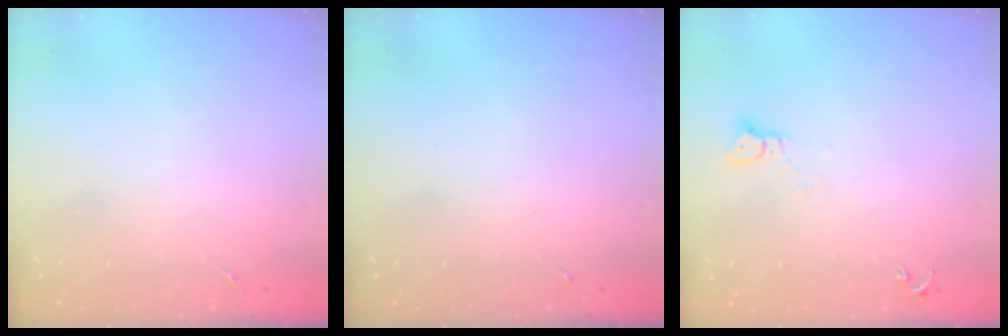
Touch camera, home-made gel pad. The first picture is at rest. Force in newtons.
{"total": 0.0}
{"total": 3.3, "press": 3.3, "slide": 0.1}